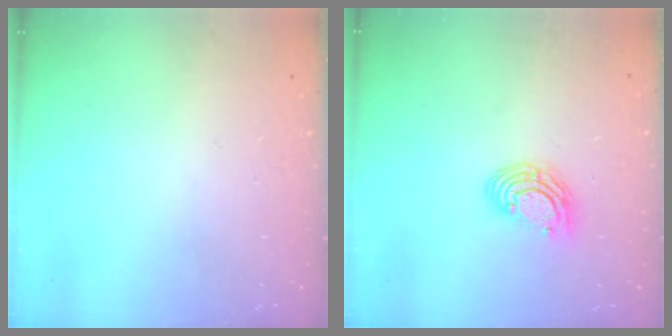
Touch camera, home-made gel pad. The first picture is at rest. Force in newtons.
{"total": 7.9, "press": 7.8, "slide": 1.2}